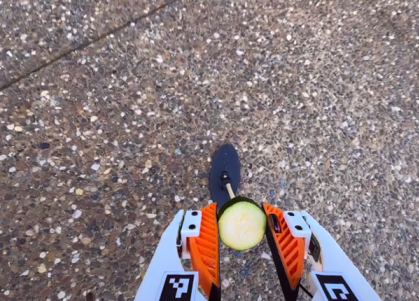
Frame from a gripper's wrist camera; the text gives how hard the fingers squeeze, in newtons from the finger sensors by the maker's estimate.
{"total": 8.3, "left": 8.1, "right": 8.4}